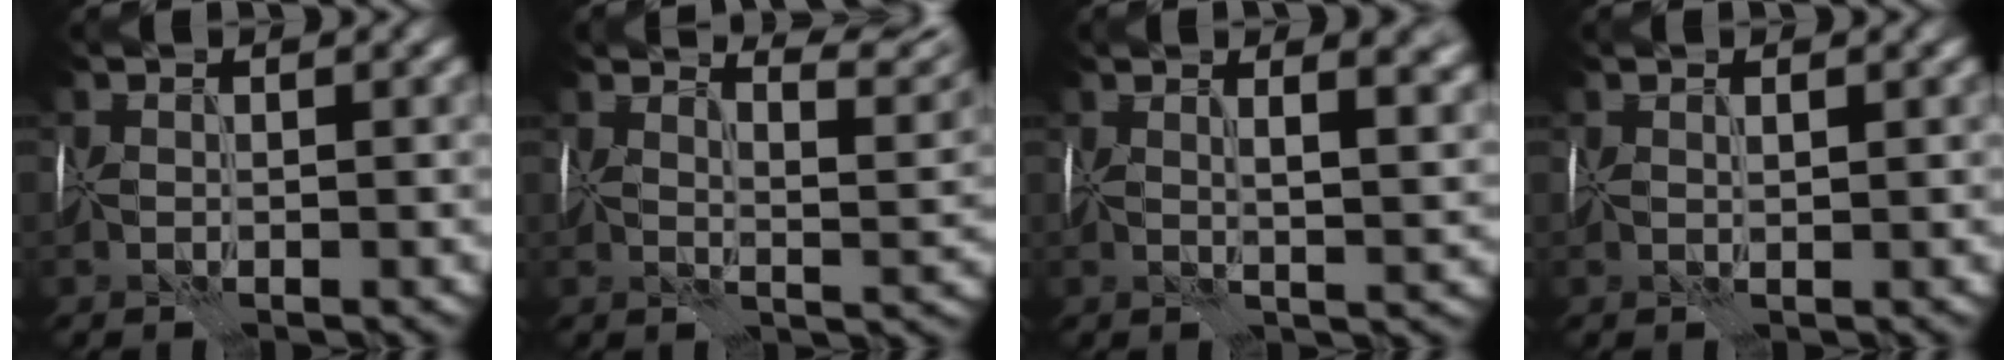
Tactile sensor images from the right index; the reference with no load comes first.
{"total": 6.7, "force": [5.6, 0.7, 3.6], "torque": [-0.049, 0.009, 0.070]}
{"total": 6.5, "force": [2.6, 2.2, 5.5], "torque": [-0.049, 0.008, 0.032]}
{"total": 0.5, "force": [0.2, -0.3, 0.4], "torque": [-0.004, -0.001, 0.004]}